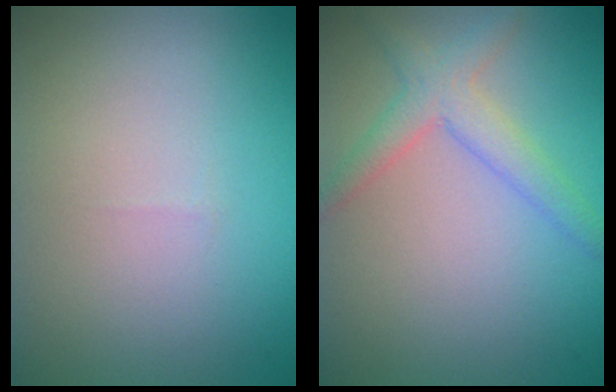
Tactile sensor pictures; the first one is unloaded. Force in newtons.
{"total": 3.1, "press": 3.1, "slide": 0.2}